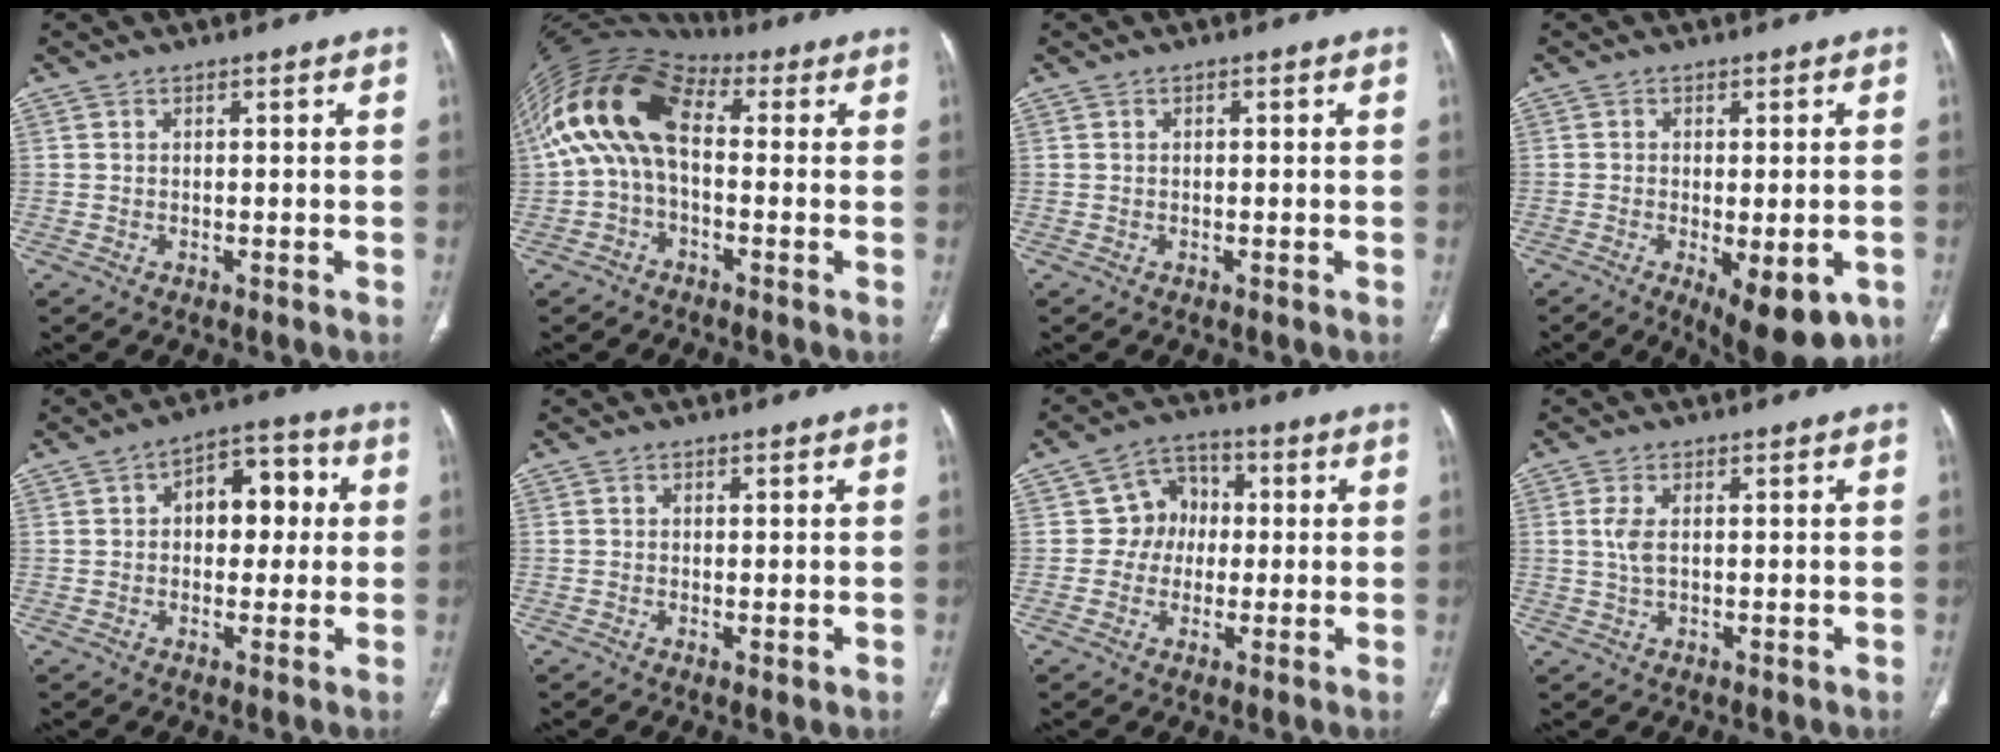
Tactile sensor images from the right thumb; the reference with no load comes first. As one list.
[{"total": 15.2, "force": [1.6, 8.8, 12.3], "torque": [-0.240, 0.048, 0.019]}, {"total": 0.5, "force": [0.1, 0.3, 0.4], "torque": [-0.008, 0.001, 0.002]}, {"total": 11.5, "force": [-4.8, 4.7, 9.3], "torque": [-0.117, -0.007, -0.061]}, {"total": 9.9, "force": [1.4, 6.2, 7.6], "torque": [-0.069, 0.026, 0.015]}, {"total": 1.1, "force": [-0.2, 0.4, 1.0], "torque": [-0.021, -0.005, -0.001]}, {"total": 7.2, "force": [0.2, 6.6, 2.8], "torque": [0.002, 0.017, -0.009]}, {"total": 3.2, "force": [0.5, 1.4, 2.9], "torque": [-0.072, 0.000, 0.012]}]